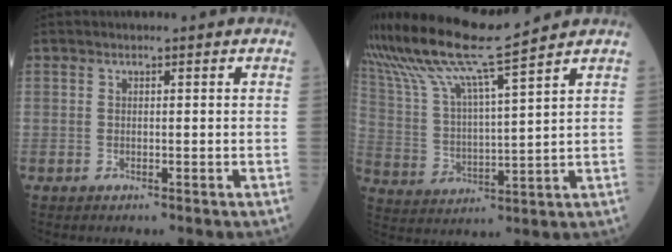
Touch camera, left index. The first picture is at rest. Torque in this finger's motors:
{"motor_torque": [0.90, -1.24, 0.21, 0.21]}